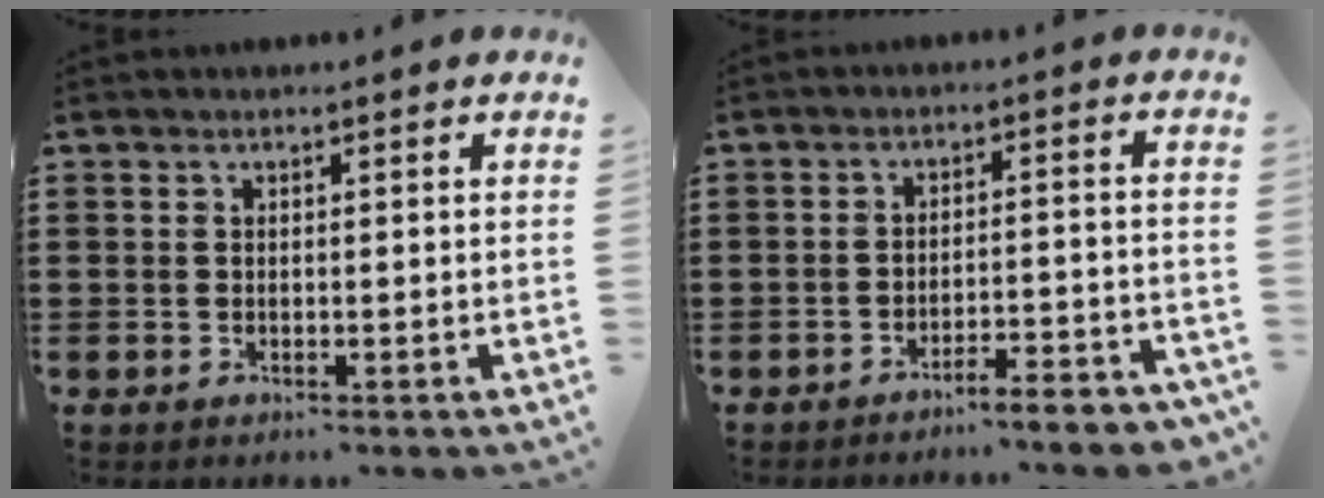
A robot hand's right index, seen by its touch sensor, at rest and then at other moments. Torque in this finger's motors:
{"motor_torque": [0.96, 1.18, 0.29, 0.03]}